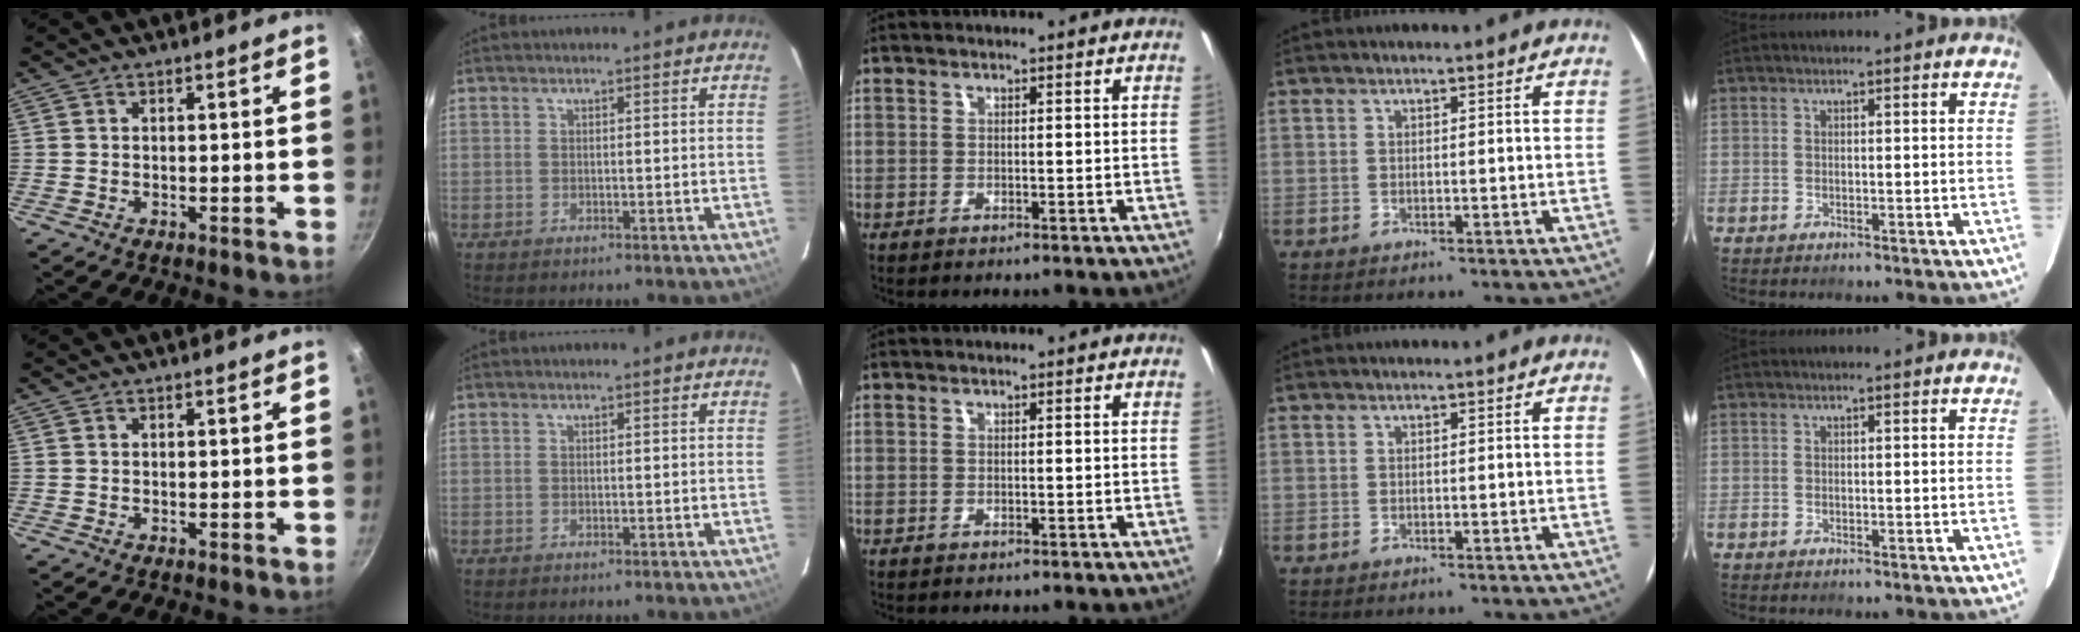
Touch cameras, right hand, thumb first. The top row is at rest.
{}